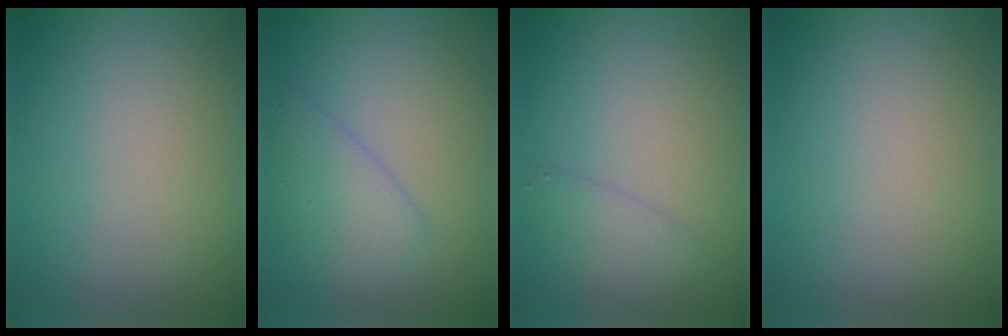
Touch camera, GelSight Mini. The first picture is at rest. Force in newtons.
{"total": 3.0, "press": 3.0, "slide": 0.2}
{"total": 1.8, "press": 1.8, "slide": 0.1}
{"total": 0.0}